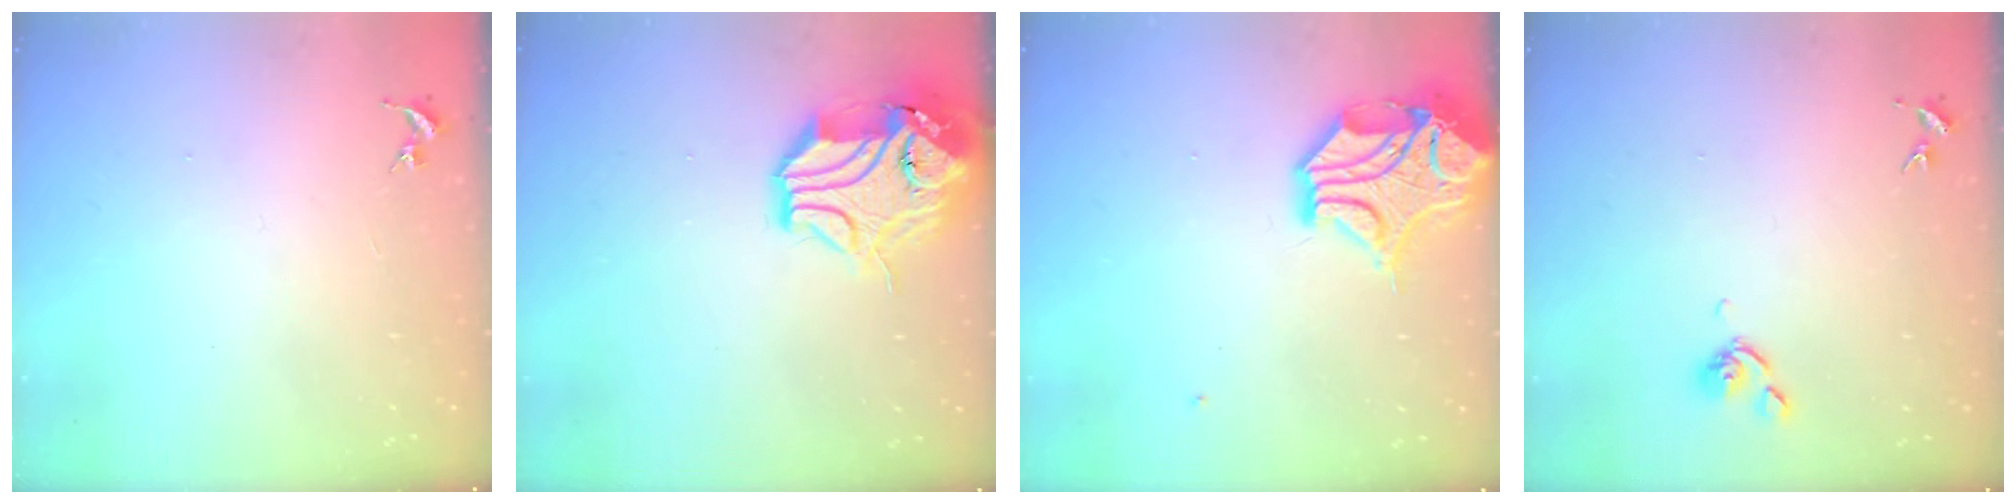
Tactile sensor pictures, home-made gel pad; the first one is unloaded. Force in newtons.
{"total": 16.2, "press": 16.1, "slide": 2.2}
{"total": 15.0, "press": 14.8, "slide": 2.2}
{"total": 6.4, "press": 6.2, "slide": 1.3}